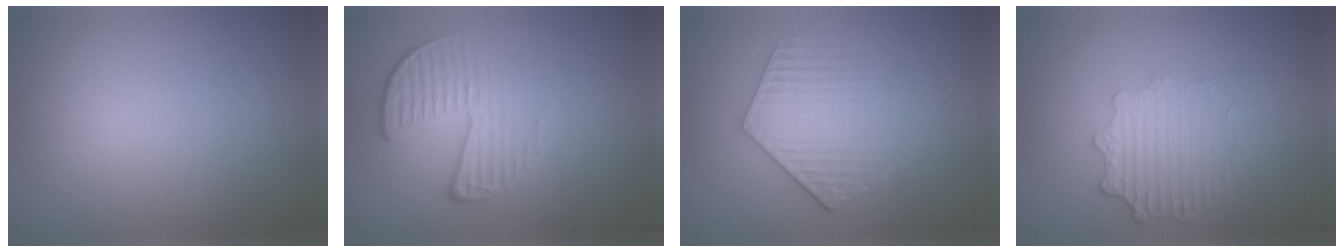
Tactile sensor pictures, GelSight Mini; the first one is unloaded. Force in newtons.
{"total": 4.4, "press": 2.9, "slide": 3.3}
{"total": 3.6, "press": 3.2, "slide": 1.6}
{"total": 2.7, "press": 2.6, "slide": 0.8}